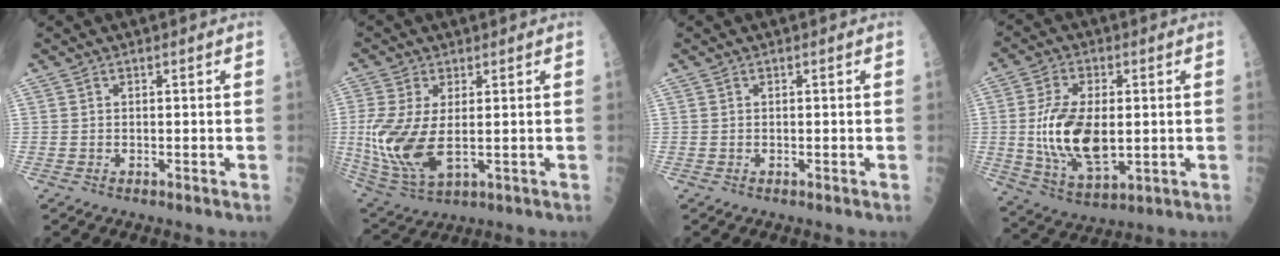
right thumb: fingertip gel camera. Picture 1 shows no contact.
{"total": 13.2, "force": [-0.4, 6.3, 11.5], "torque": [-0.265, -0.017, 0.007]}
{"total": 0.0}
{"total": 15.1, "force": [-0.1, 7.7, 13.0], "torque": [-0.243, -0.015, 0.006]}